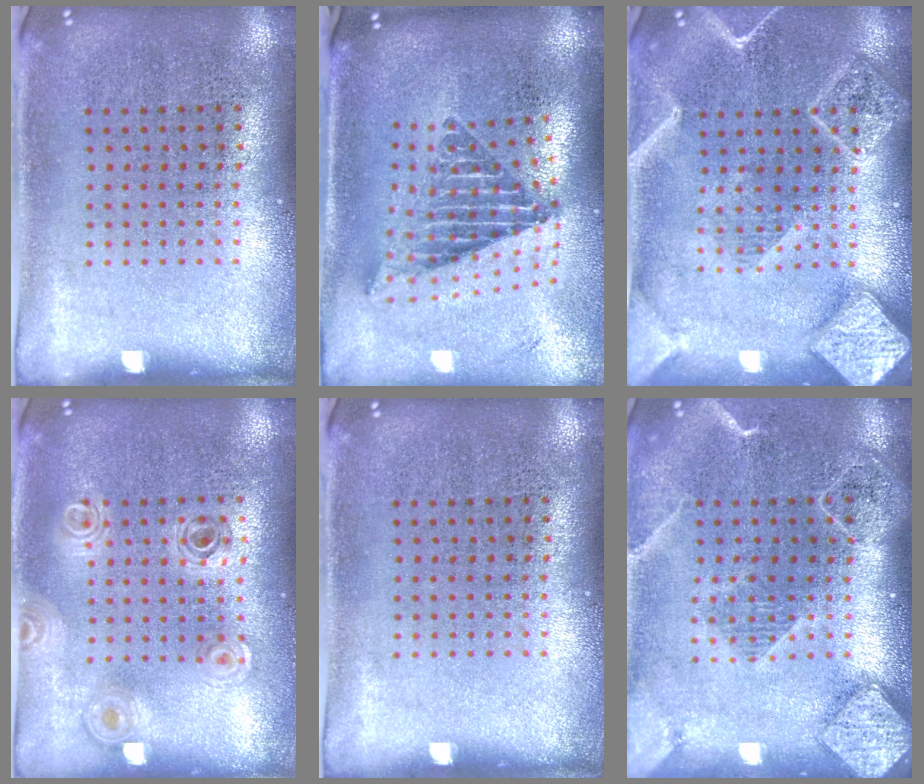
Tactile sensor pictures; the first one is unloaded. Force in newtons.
{"total": 2.3, "press": 1.5, "slide": 1.7}
{"total": 4.2, "press": 4.1, "slide": 0.6}
{"total": 0.8, "press": 0.8, "slide": 0.0}
{"total": 0.0}
{"total": 2.1, "press": 1.9, "slide": 0.9}